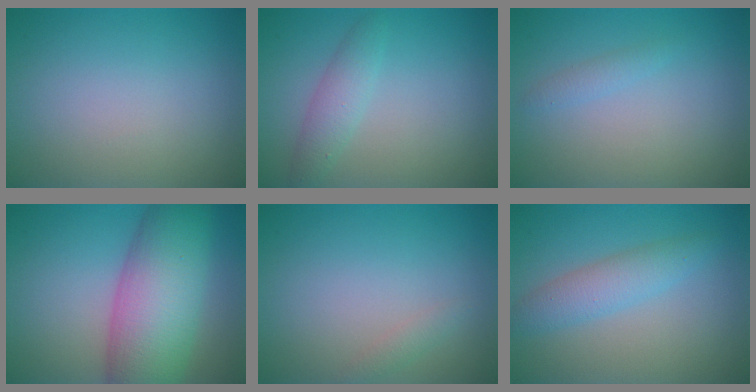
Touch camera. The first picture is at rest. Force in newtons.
{"total": 2.3, "press": 2.3, "slide": 0.1}
{"total": 1.0, "press": 1.0, "slide": 0.0}
{"total": 10.9, "press": 10.9, "slide": 0.4}
{"total": 0.9, "press": 0.9, "slide": 0.0}
{"total": 2.9, "press": 2.9, "slide": 0.1}